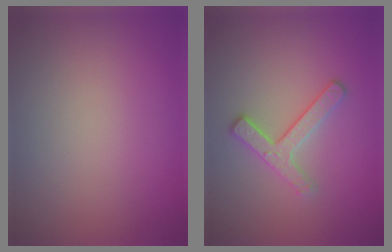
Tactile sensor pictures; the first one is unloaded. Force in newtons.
{"total": 2.8, "press": 2.6, "slide": 1.1}